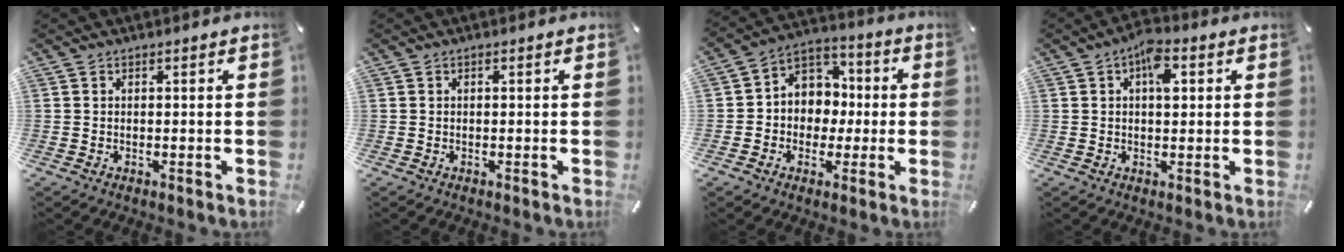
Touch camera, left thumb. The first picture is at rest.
{"total": 0.0}
{"total": 8.9, "force": [-1.1, 8.6, 2.1], "torque": [-0.035, 0.015, -0.016]}
{"total": 6.3, "force": [1.6, 3.4, 5.0], "torque": [-0.063, -0.003, 0.019]}